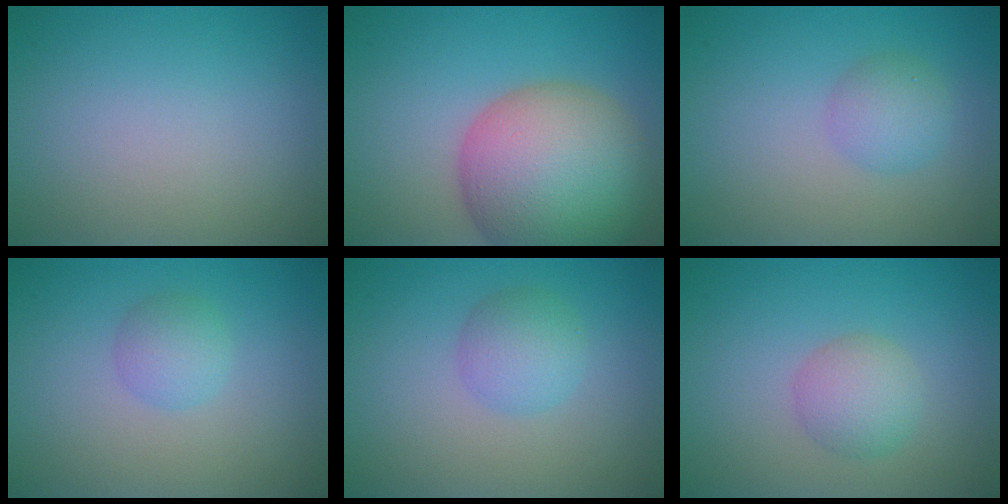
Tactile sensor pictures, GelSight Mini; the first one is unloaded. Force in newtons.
{"total": 13.0, "press": 13.0, "slide": 0.7}
{"total": 2.5, "press": 2.5, "slide": 0.1}
{"total": 2.1, "press": 2.1, "slide": 0.0}
{"total": 2.8, "press": 2.8, "slide": 0.1}
{"total": 2.8, "press": 2.8, "slide": 0.1}